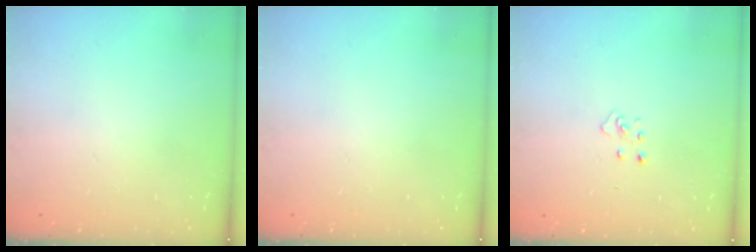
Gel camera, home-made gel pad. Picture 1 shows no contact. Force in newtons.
{"total": 0.0}
{"total": 3.7, "press": 3.6, "slide": 0.3}